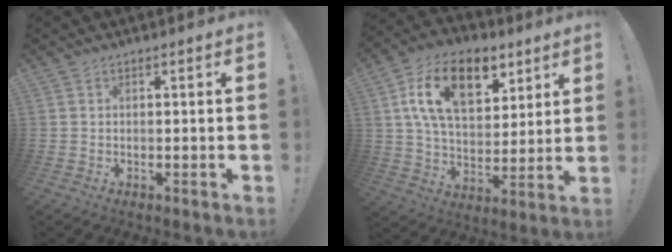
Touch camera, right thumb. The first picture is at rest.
{"total": 19.3, "force": [8.4, 11.5, 13.0], "torque": [-0.204, -0.022, 0.151]}